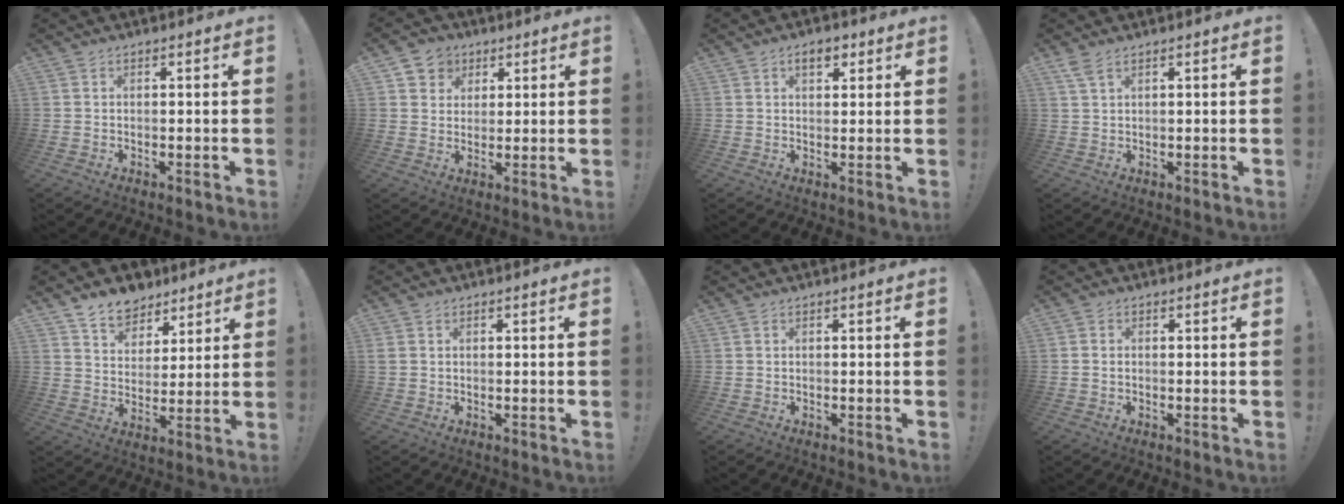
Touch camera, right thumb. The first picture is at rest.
{"total": 6.0, "force": [2.5, 5.4, 1.2], "torque": [-0.016, -0.016, 0.049]}
{"total": 4.4, "force": [2.1, 2.5, 3.1], "torque": [-0.045, 0.001, 0.034]}
{"total": 2.9, "force": [1.9, 1.0, 2.0], "torque": [-0.038, -0.005, 0.034]}
{"total": 9.5, "force": [7.5, 5.6, 1.6], "torque": [-0.030, -0.056, 0.146]}
{"total": 1.5, "force": [0.7, 1.1, 0.6], "torque": [-0.012, 0.005, 0.014]}
{"total": 0.0}
{"total": 0.8, "force": [0.1, 0.7, 0.2], "torque": [-0.005, 0.004, 0.002]}